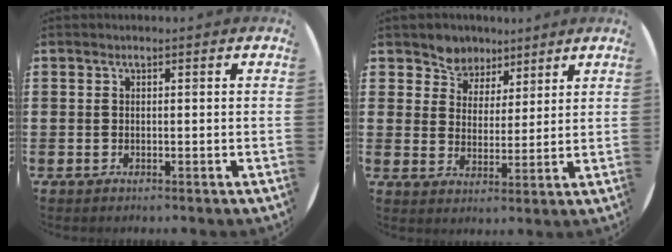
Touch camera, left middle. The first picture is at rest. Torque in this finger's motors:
{"motor_torque": [0.09, -0.04, 0.03, 0.00]}